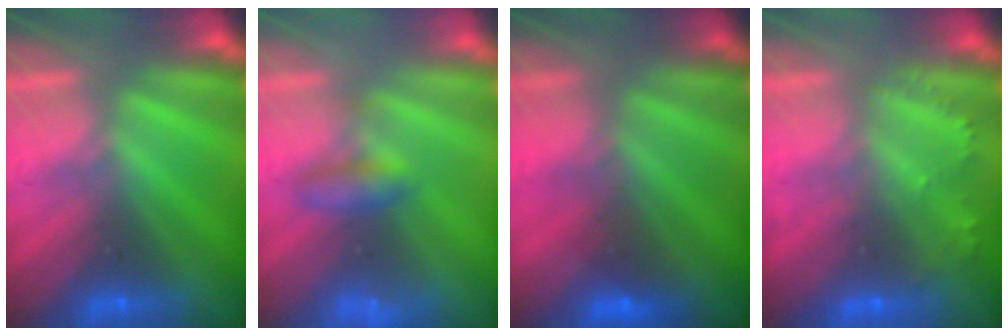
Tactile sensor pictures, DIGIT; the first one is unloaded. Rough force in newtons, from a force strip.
{"total": 2.0}
{"total": 1.4}
{"total": 2.2}